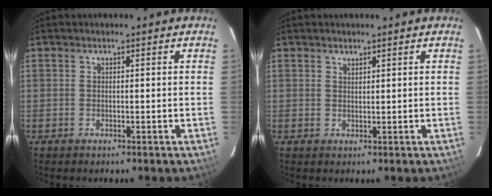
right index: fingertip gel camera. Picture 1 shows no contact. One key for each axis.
{"total": 1.0, "fx": 0.9, "fy": 0.3, "fz": 0.2, "tx": -0.005, "ty": 0.001, "tz": 0.017}